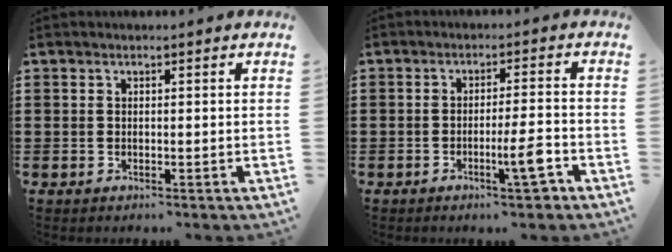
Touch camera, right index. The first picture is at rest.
{"total": 5.9, "force": [-2.5, 0.8, 5.3], "torque": [-0.084, -0.001, -0.042]}